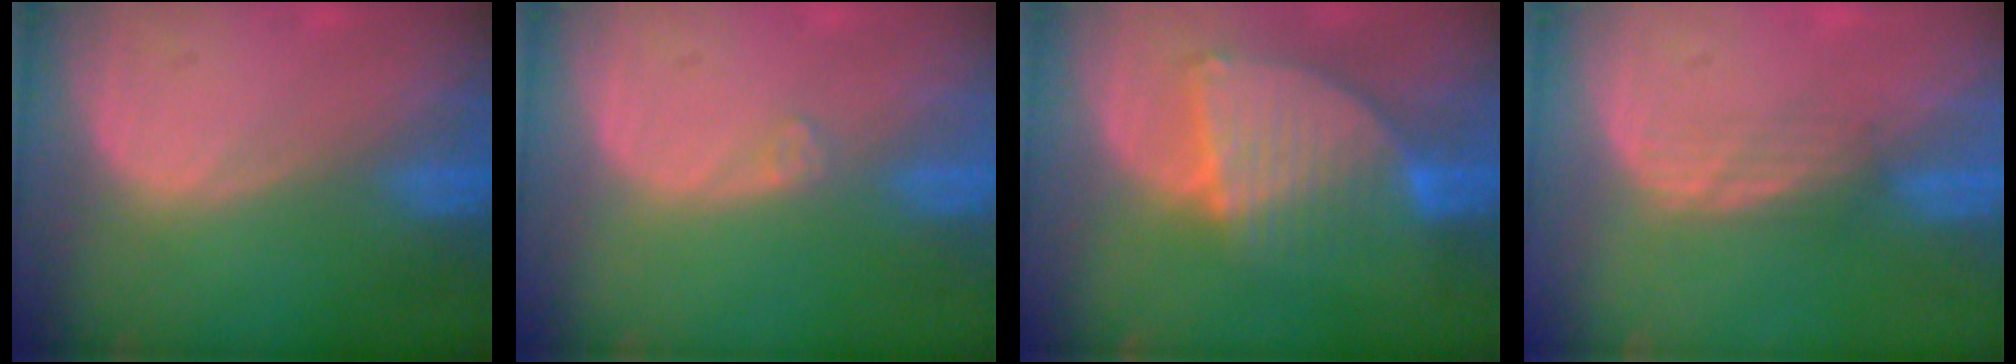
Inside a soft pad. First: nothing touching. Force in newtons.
{"total": 0.9, "press": 0.8, "slide": 0.2}
{"total": 8.0, "press": 7.1, "slide": 3.6}
{"total": 2.1, "press": 2.1, "slide": 0.2}